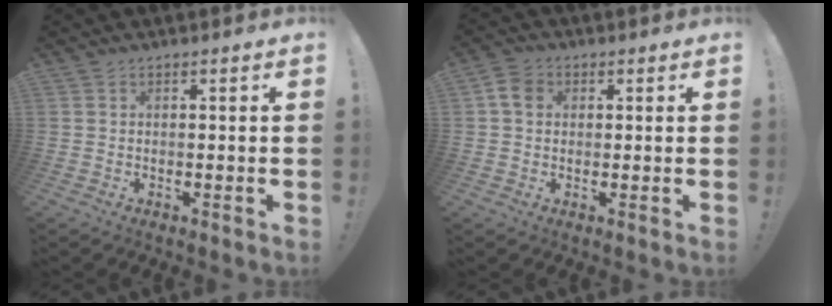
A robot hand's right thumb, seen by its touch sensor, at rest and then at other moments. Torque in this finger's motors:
{"motor_torque": [0.12, -0.07, 0.14, 0.08, 0.01]}